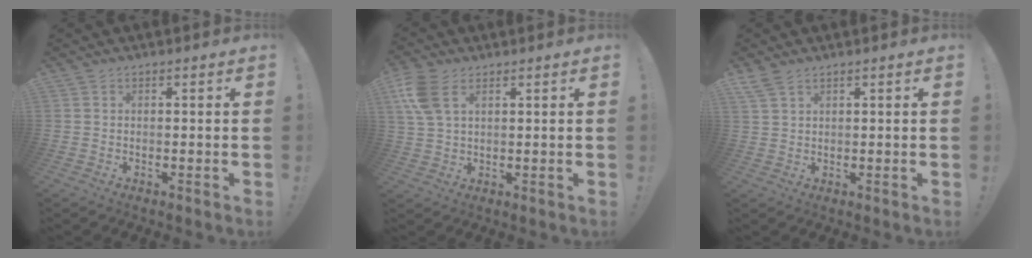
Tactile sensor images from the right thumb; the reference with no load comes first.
{"total": 8.2, "force": [3.6, 4.6, 5.8], "torque": [-0.125, 0.000, 0.072]}
{"total": 3.8, "force": [2.9, 1.3, 2.2], "torque": [-0.050, -0.008, 0.057]}